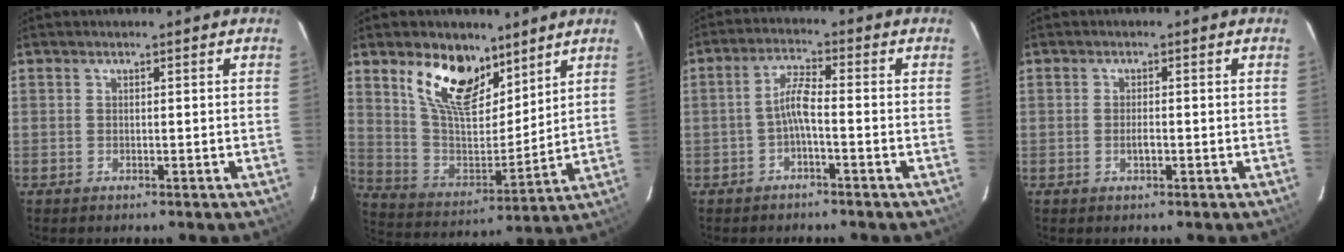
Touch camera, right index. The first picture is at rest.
{"total": 16.0, "force": [10.0, 8.1, 9.5], "torque": [-0.181, 0.000, 0.189]}
{"total": 3.9, "force": [-1.6, 0.4, 3.6], "torque": [-0.077, 0.011, -0.033]}
{"total": 1.4, "force": [-0.5, 0.5, 1.2], "torque": [-0.022, -0.001, -0.009]}